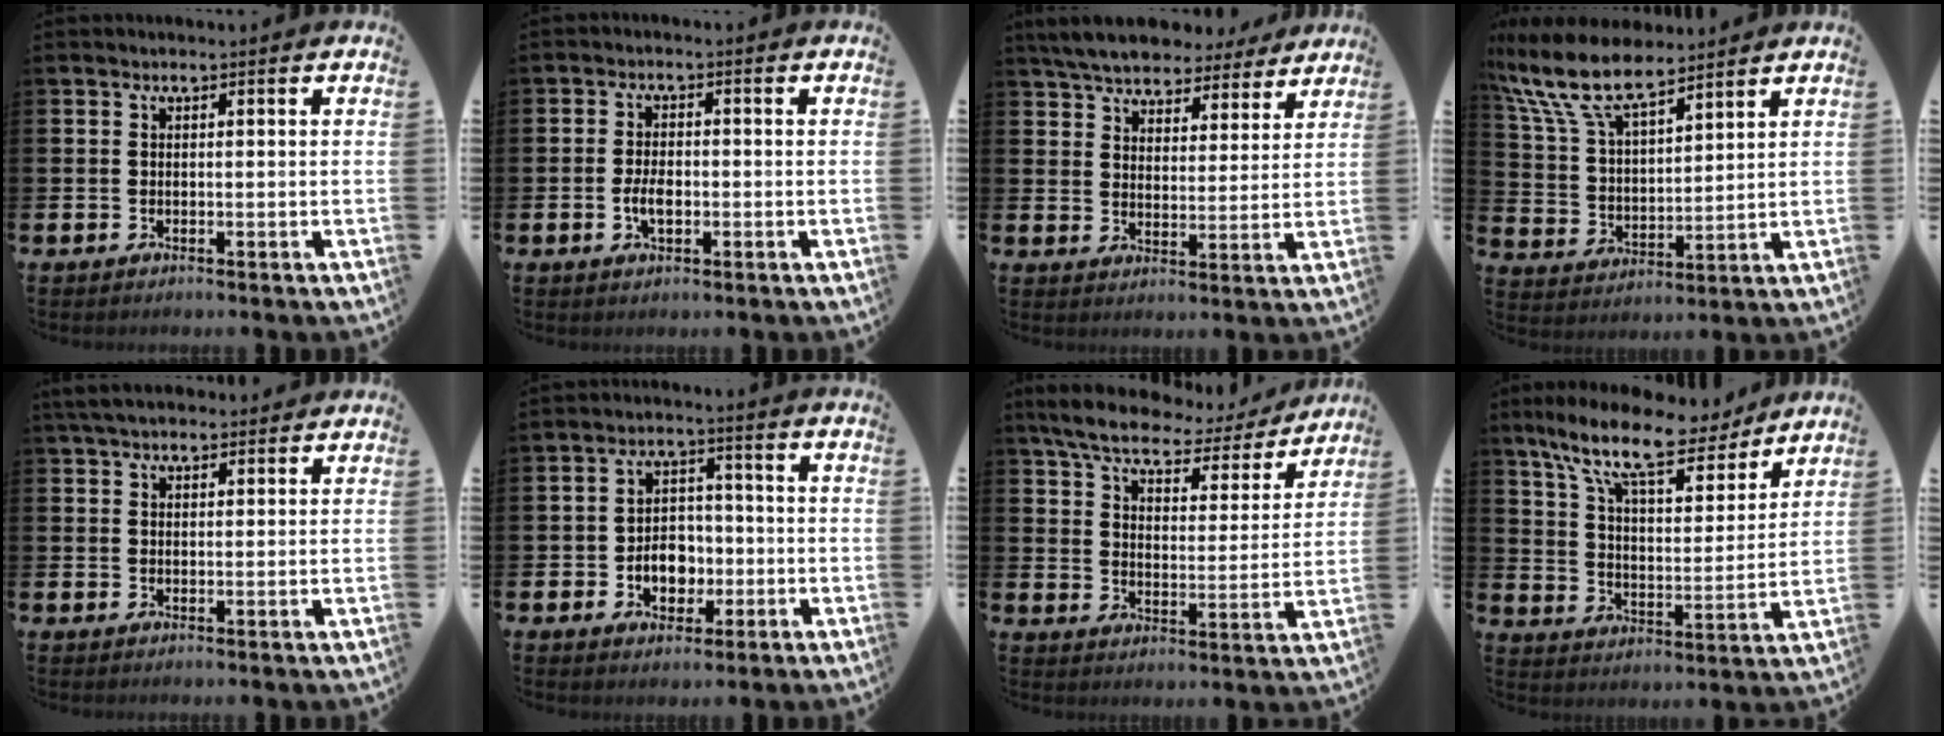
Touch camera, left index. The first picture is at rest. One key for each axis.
{"total": 3.2, "fx": -0.6, "fy": 1.6, "fz": 2.7, "tx": -0.039, "ty": -0.001, "tz": -0.014}
{"total": 6.6, "fx": 6.3, "fy": 1.9, "fz": 1.1, "tx": -0.057, "ty": -0.031, "tz": 0.112}
{"total": 10.3, "fx": 8.6, "fy": 3.4, "fz": 4.6, "tx": -0.127, "ty": -0.036, "tz": 0.158}
{"total": 4.1, "fx": 3.6, "fy": 1.3, "fz": 1.4, "tx": -0.030, "ty": -0.008, "tz": 0.067}
{"total": 5.3, "fx": -1.5, "fy": 4.2, "fz": 2.8, "tx": -0.041, "ty": 0.005, "tz": -0.034}
{"total": 7.5, "fx": 6.7, "fy": 1.7, "fz": 2.8, "tx": -0.077, "ty": -0.043, "tz": 0.111}
{"total": 13.6, "fx": 11.1, "fy": 4.1, "fz": 6.7, "tx": -0.151, "ty": -0.061, "tz": 0.192}